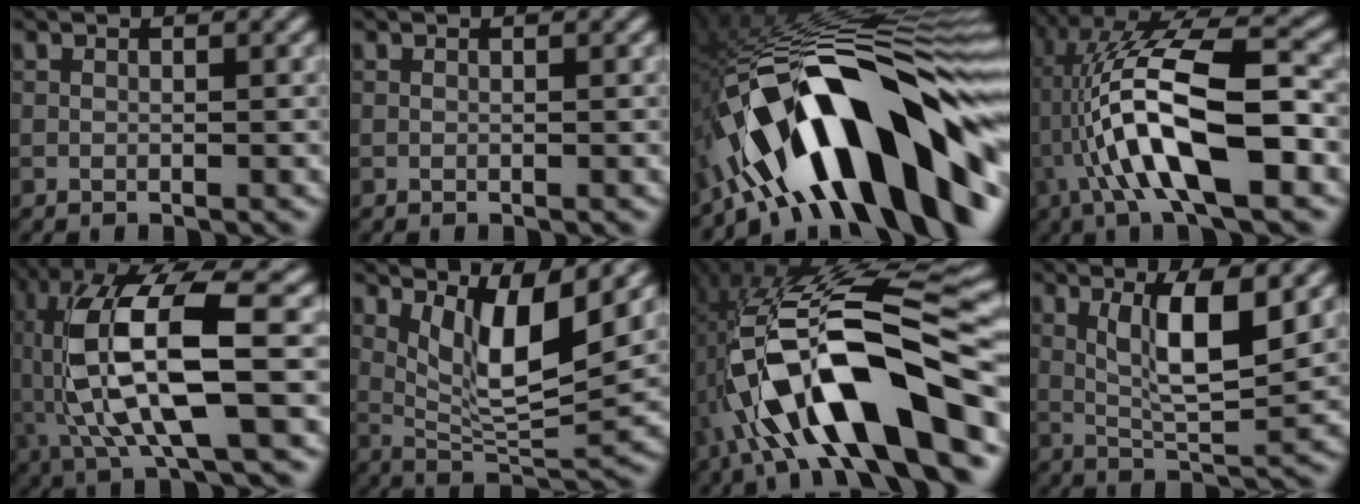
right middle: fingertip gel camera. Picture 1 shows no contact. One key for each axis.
{"total": 0.0}
{"total": 17.8, "fx": -5.1, "fy": 6.4, "fz": 15.8, "tx": -0.216, "ty": 0.053, "tz": -0.092}
{"total": 12.0, "fx": -2.4, "fy": 3.5, "fz": 11.3, "tx": -0.217, "ty": 0.021, "tz": -0.038}
{"total": 12.1, "fx": 0.5, "fy": 4.2, "fz": 11.3, "tx": -0.237, "ty": -0.006, "tz": 0.024}
{"total": 6.3, "fx": 2.7, "fy": 1.7, "fz": 5.4, "tx": -0.100, "ty": -0.014, "tz": 0.059}
{"total": 13.7, "fx": -3.9, "fy": 4.0, "fz": 12.5, "tx": -0.205, "ty": 0.021, "tz": -0.060}
{"total": 6.0, "fx": 1.6, "fy": 1.5, "fz": 5.6, "tx": -0.102, "ty": 0.000, "tz": 0.039}